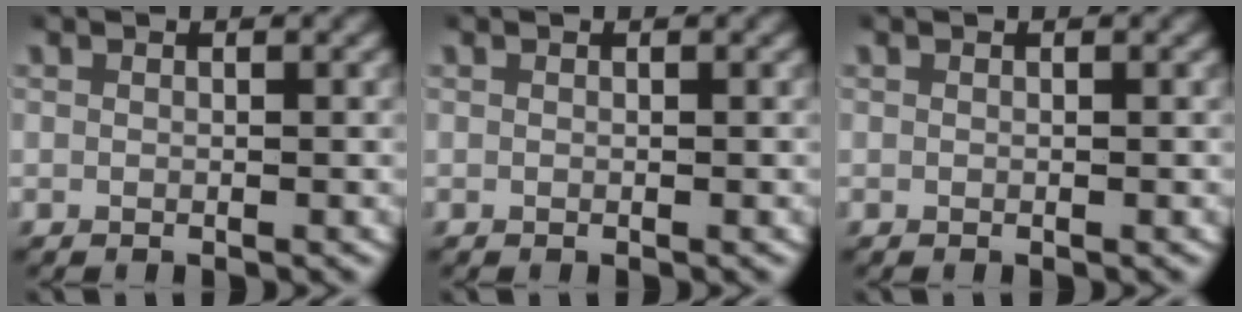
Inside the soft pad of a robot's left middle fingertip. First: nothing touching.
{"total": 0.0}
{"total": 0.0}